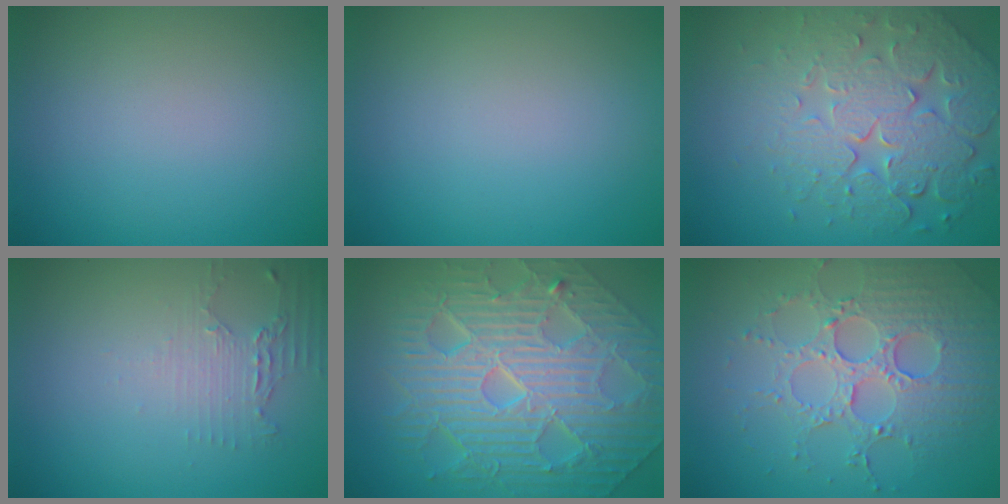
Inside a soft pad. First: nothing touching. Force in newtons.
{"total": 0.0}
{"total": 7.8, "press": 5.7, "slide": 5.3}
{"total": 2.3, "press": 1.7, "slide": 1.5}
{"total": 11.7, "press": 7.6, "slide": 8.9}
{"total": 5.1, "press": 4.6, "slide": 2.2}